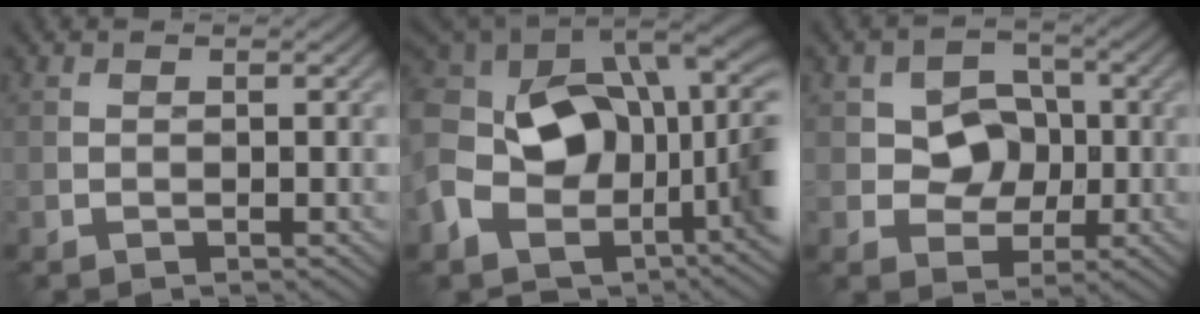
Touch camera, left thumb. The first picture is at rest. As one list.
[{"total": 15.7, "force": [-4.4, 10.9, 10.3], "torque": [-0.219, -0.022, -0.090]}, {"total": 5.7, "force": [0.0, 4.7, 3.1], "torque": [-0.060, -0.003, -0.013]}]